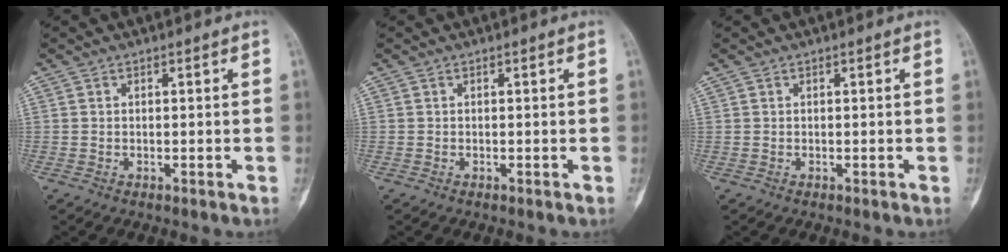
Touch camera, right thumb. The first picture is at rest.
{"total": 0.0}
{"total": 0.0}